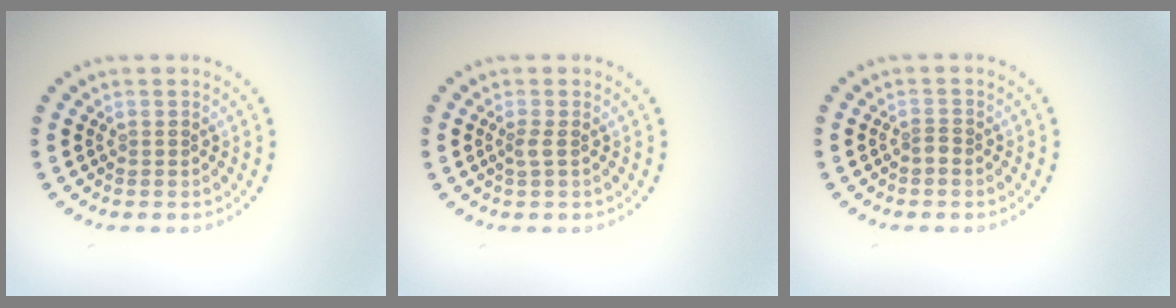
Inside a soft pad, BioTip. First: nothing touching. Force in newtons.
{"total": 0.9, "press": 0.7, "slide": 0.6}
{"total": 0.9, "press": 0.6, "slide": 0.6}